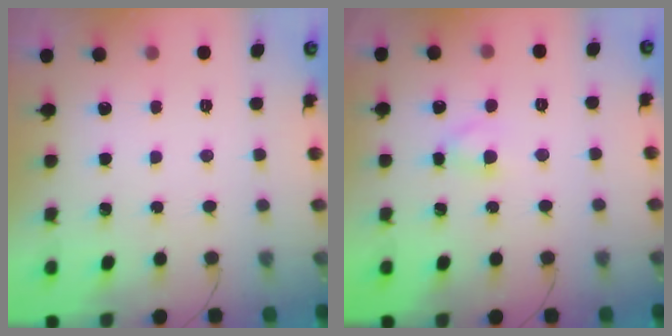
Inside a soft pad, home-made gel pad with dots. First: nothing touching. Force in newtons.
{"total": 2.9, "press": 2.7, "slide": 1.2}